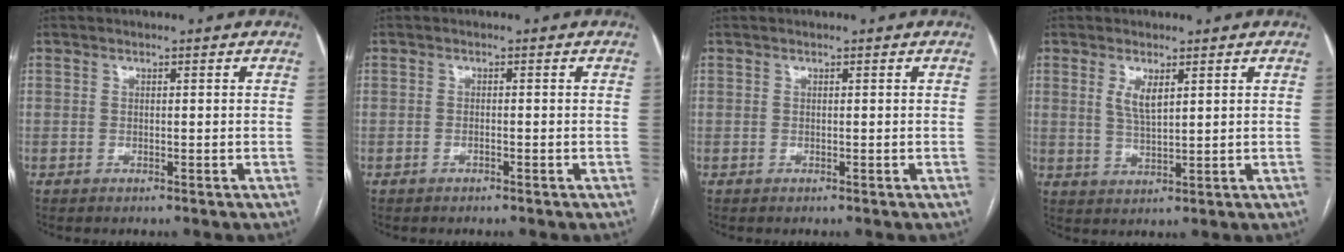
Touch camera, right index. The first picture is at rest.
{"total": 0.6, "force": [-0.4, 0.2, 0.3], "torque": [-0.006, 0.000, -0.006]}
{"total": 0.0}
{"total": 3.6, "force": [1.6, 0.8, 3.1], "torque": [-0.066, -0.006, 0.038]}